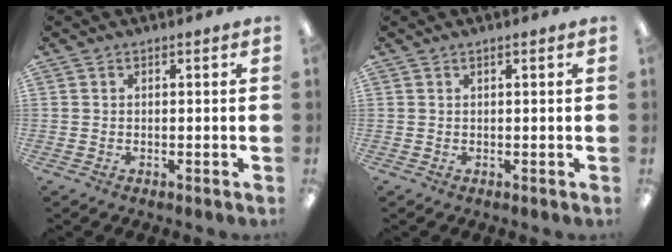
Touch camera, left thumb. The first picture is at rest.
{"total": 0.7, "force": [0.4, 0.1, 0.6], "torque": [-0.011, 0.001, 0.007]}